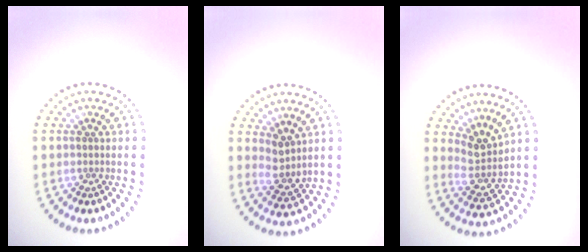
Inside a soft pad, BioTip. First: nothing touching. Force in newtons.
{"total": 2.5, "press": 1.9, "slide": 1.6}
{"total": 3.0, "press": 2.3, "slide": 1.9}